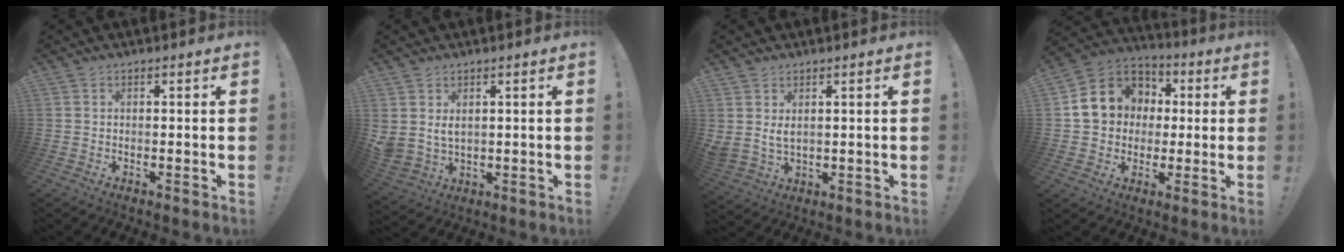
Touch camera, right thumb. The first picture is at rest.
{"total": 4.8, "force": [2.7, 3.1, 2.4], "torque": [-0.051, -0.013, 0.052]}
{"total": 4.5, "force": [2.6, 2.5, 2.6], "torque": [-0.038, -0.012, 0.049]}
{"total": 13.6, "force": [1.9, 12.3, 5.5], "torque": [-0.073, 0.006, 0.052]}